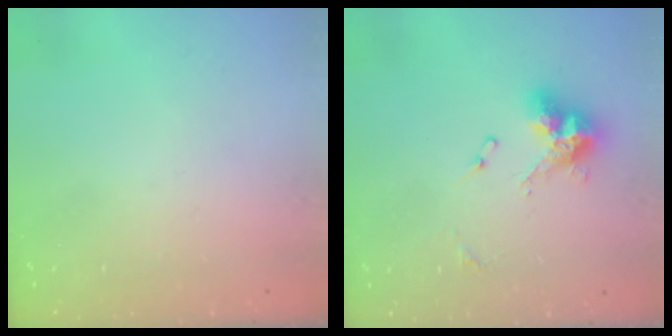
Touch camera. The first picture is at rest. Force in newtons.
{"total": 10.8, "press": 10.8, "slide": 1.1}